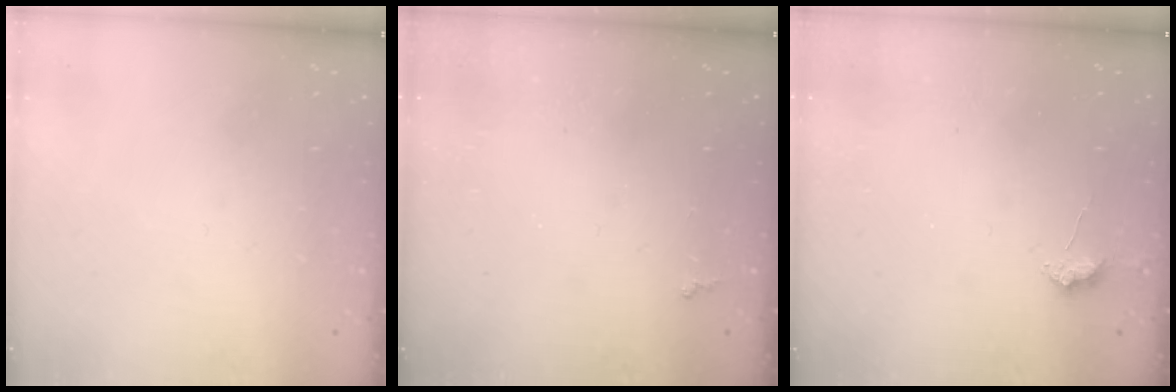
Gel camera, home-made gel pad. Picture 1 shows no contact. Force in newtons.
{"total": 2.3, "press": 2.3, "slide": 0.5}
{"total": 3.0, "press": 2.9, "slide": 0.5}